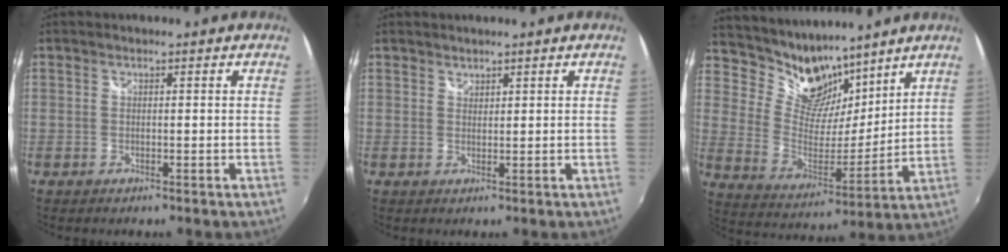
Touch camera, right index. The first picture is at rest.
{"total": 1.1, "force": [1.0, 0.4, 0.0], "torque": [0.002, 0.002, 0.018]}
{"total": 14.1, "force": [11.4, 6.6, 5.0], "torque": [-0.108, 0.001, 0.214]}